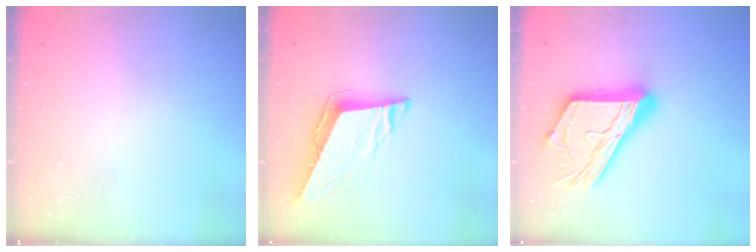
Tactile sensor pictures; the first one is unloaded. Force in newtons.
{"total": 9.2, "press": 8.9, "slide": 2.2}
{"total": 23.5, "press": 23.4, "slide": 2.1}